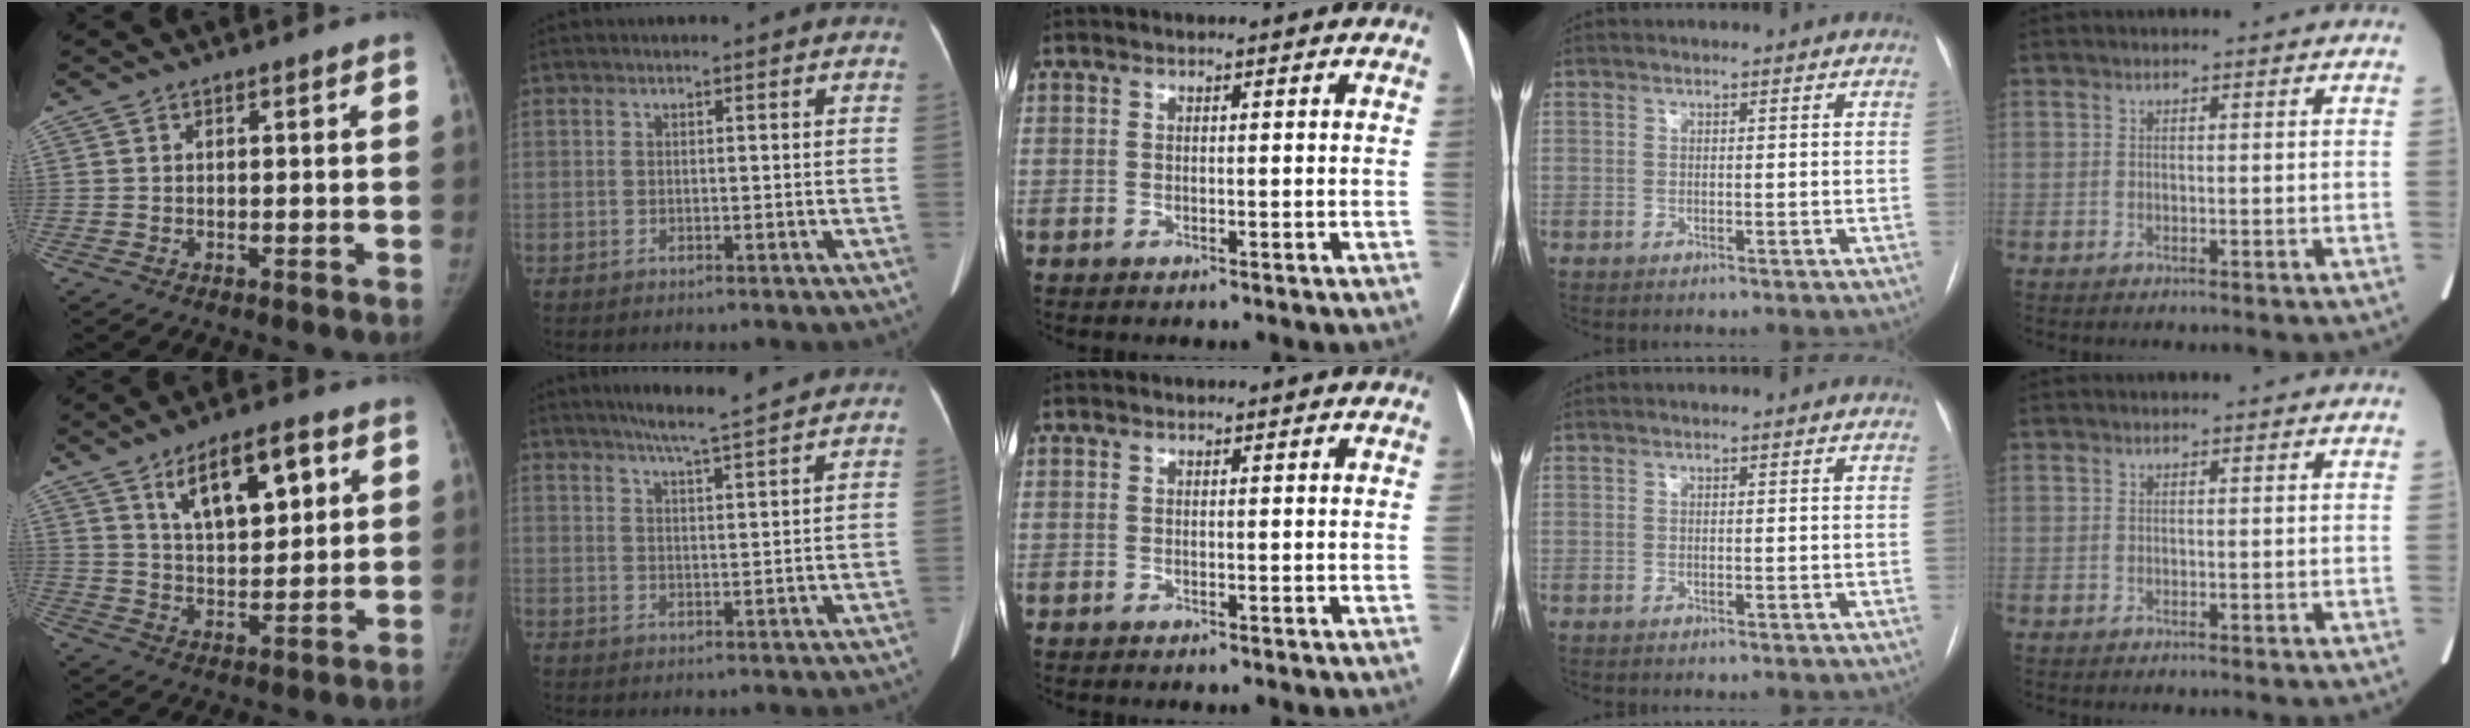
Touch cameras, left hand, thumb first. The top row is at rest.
{"thumb": {"total": 12.5, "force": [5.7, 5.5, 9.6], "torque": [-0.125, -0.022, 0.097]}, "index": {"total": 9.1, "force": [7.9, -0.4, 4.3], "torque": [-0.073, 0.013, 0.111]}}